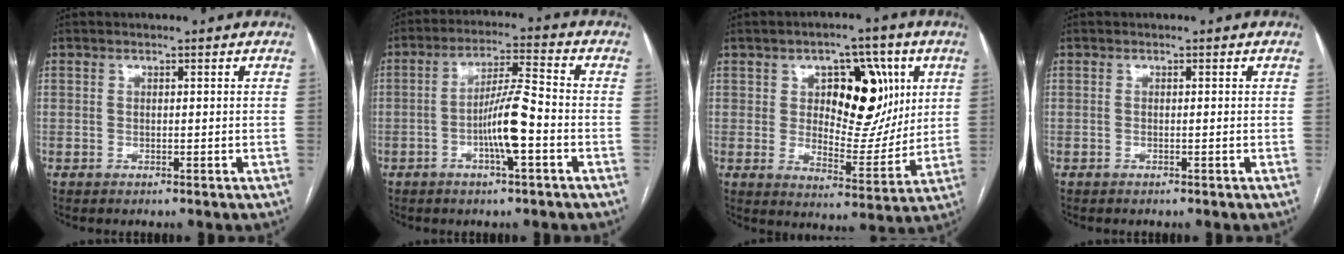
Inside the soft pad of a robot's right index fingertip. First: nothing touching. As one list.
[{"total": 8.2, "force": [-2.5, 0.6, 7.8], "torque": [-0.147, 0.007, -0.047]}, {"total": 14.4, "force": [4.2, 7.6, 11.5], "torque": [-0.159, 0.017, 0.074]}, {"total": 0.0}]